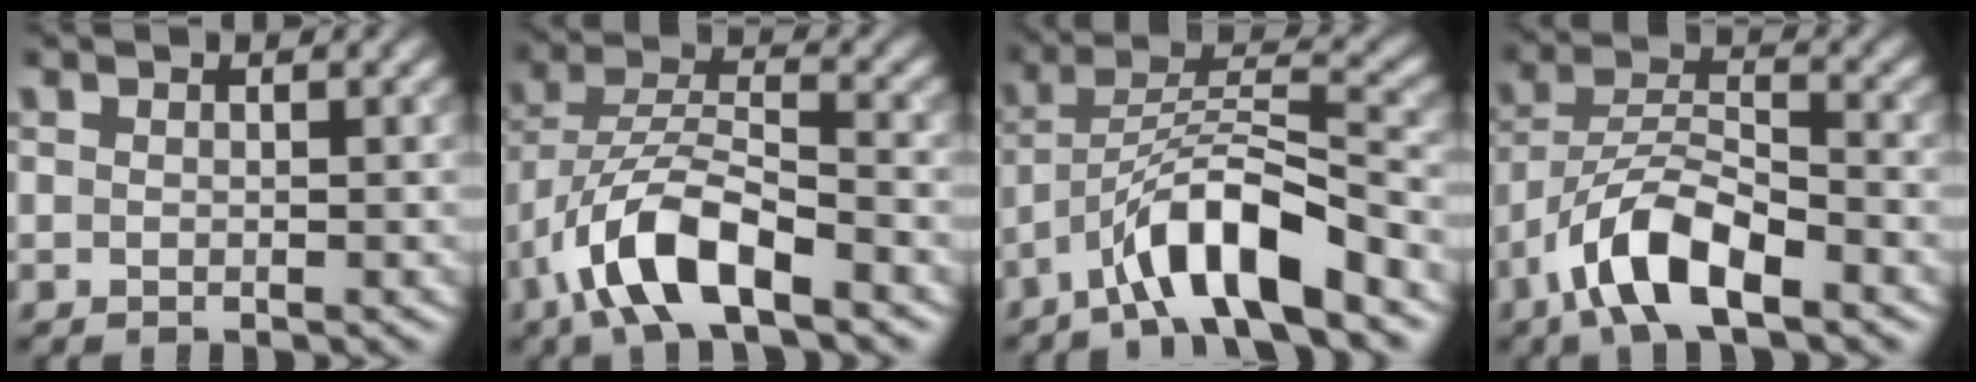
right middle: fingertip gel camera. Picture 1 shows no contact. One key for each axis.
{"total": 7.9, "fx": -4.6, "fy": 2.8, "fz": 5.9, "tx": -0.109, "ty": 0.006, "tz": -0.091}
{"total": 8.0, "fx": -4.9, "fy": 1.8, "fz": 6.0, "tx": -0.101, "ty": 0.018, "tz": -0.089}
{"total": 7.1, "fx": -4.4, "fy": 2.5, "fz": 5.0, "tx": -0.088, "ty": 0.008, "tz": -0.087}